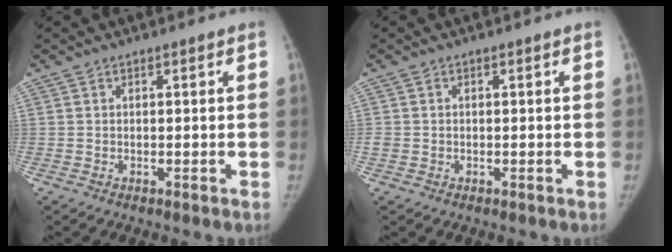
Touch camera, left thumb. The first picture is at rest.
{"total": 1.1, "force": [-0.2, 1.0, 0.4], "torque": [-0.003, 0.003, -0.004]}